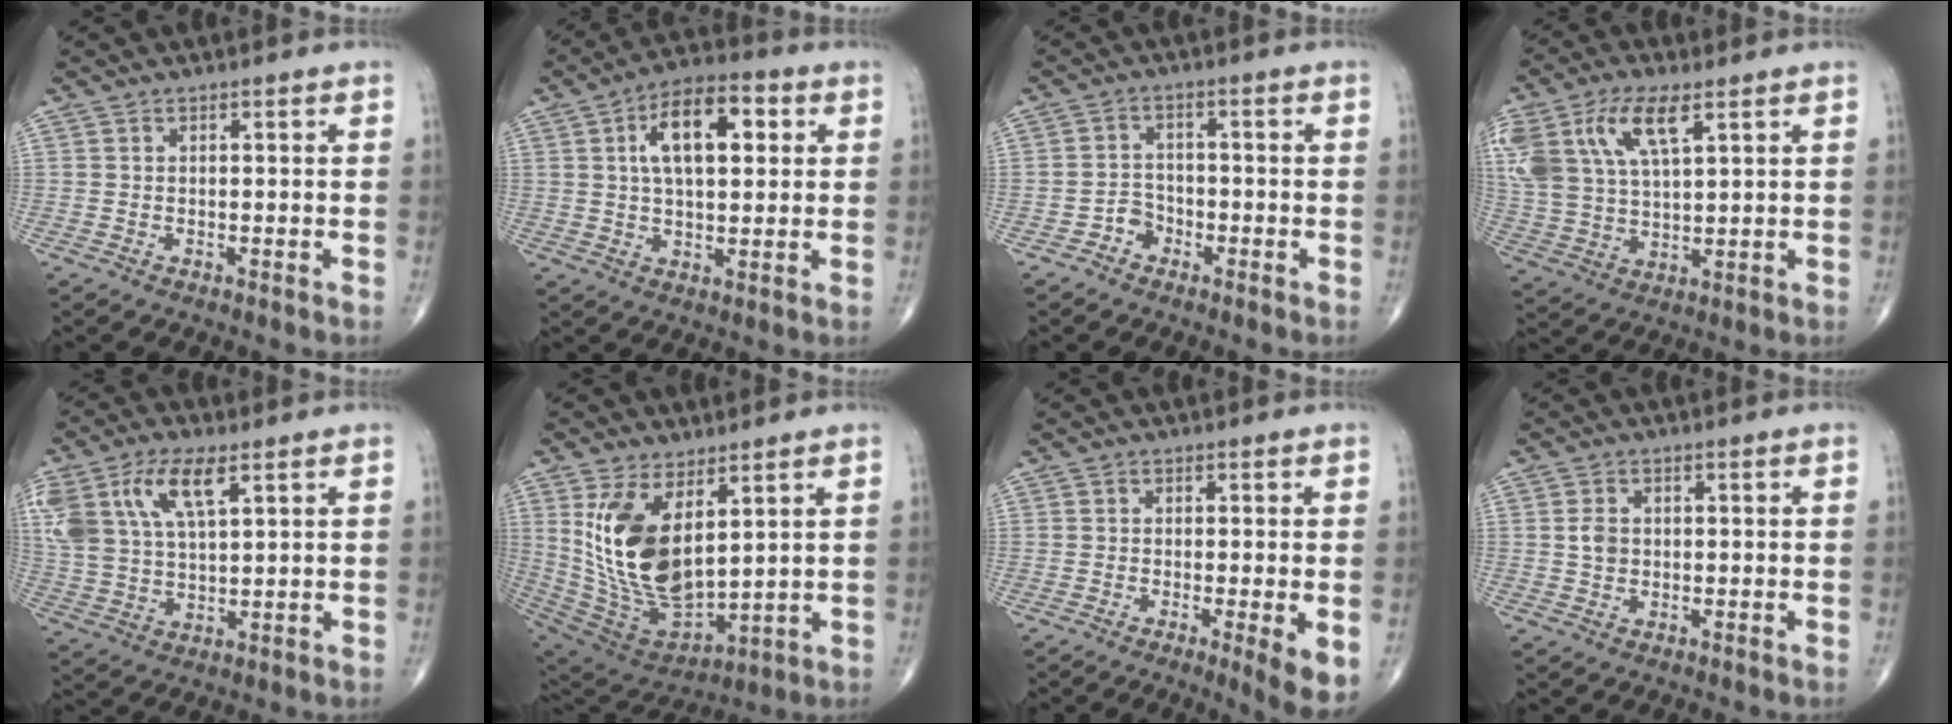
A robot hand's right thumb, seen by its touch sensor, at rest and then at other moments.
{"total": 13.1, "force": [3.5, 6.5, 10.8], "torque": [-0.160, 0.012, 0.052]}
{"total": 3.1, "force": [-1.9, 2.4, 0.7], "torque": [0.005, 0.018, -0.041]}
{"total": 16.6, "force": [7.4, 8.0, 12.5], "torque": [-0.279, -0.002, 0.145]}
{"total": 15.0, "force": [6.7, 7.1, 11.4], "torque": [-0.246, -0.003, 0.132]}
{"total": 18.0, "force": [5.4, 9.2, 14.5], "torque": [-0.267, -0.033, 0.129]}
{"total": 5.3, "force": [-1.3, 0.7, 5.1], "torque": [-0.082, -0.017, -0.024]}
{"total": 2.6, "force": [0.2, 2.1, 1.6], "torque": [-0.024, 0.002, 0.003]}